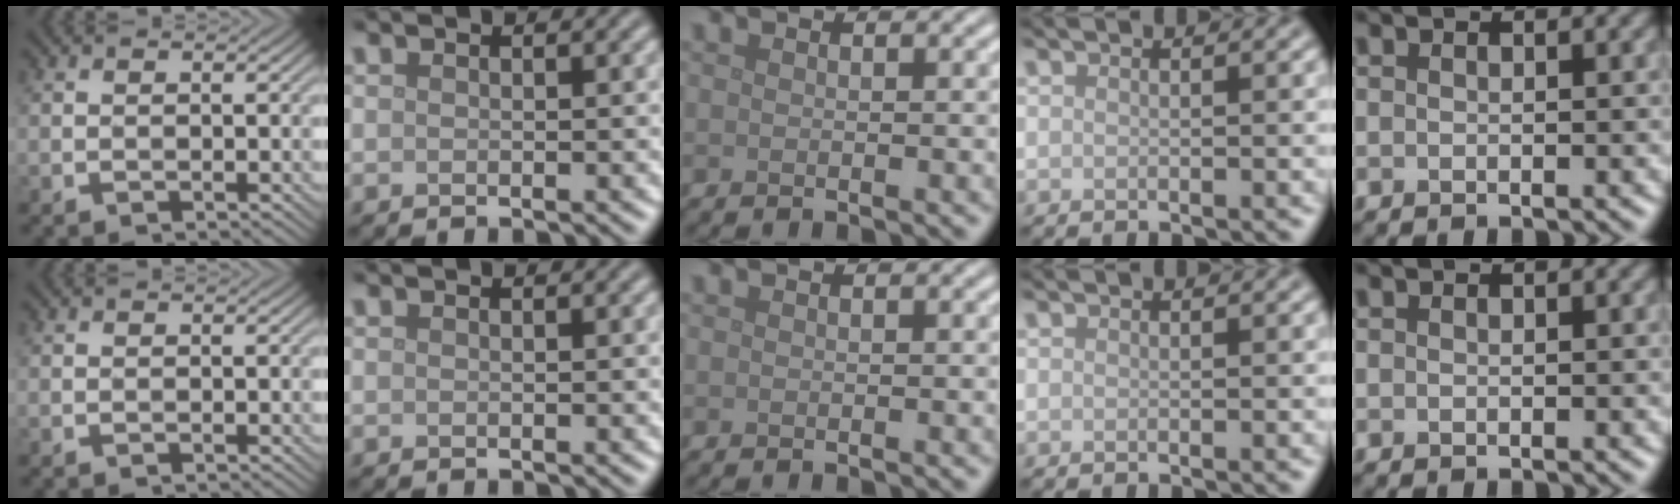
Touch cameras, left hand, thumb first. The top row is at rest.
{}